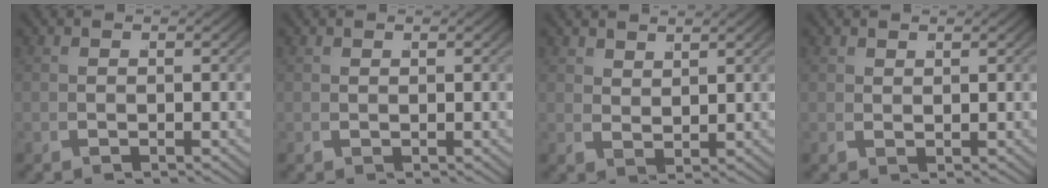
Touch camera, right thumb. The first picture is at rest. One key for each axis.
{"total": 0.7, "fx": 0.6, "fy": -0.4, "fz": -0.3, "tx": 0.008, "ty": 0.003, "tz": 0.011}
{"total": 2.1, "fx": 2.0, "fy": -0.5, "fz": 0.0, "tx": 0.006, "ty": 0.006, "tz": 0.042}
{"total": 1.3, "fx": 1.1, "fy": -0.6, "fz": -0.4, "tx": 0.012, "ty": 0.006, "tz": 0.024}